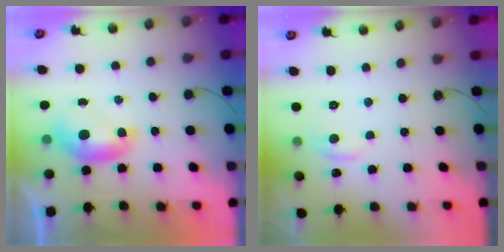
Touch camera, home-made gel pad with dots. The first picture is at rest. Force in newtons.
{"total": 1.4, "press": 1.1, "slide": 0.9}